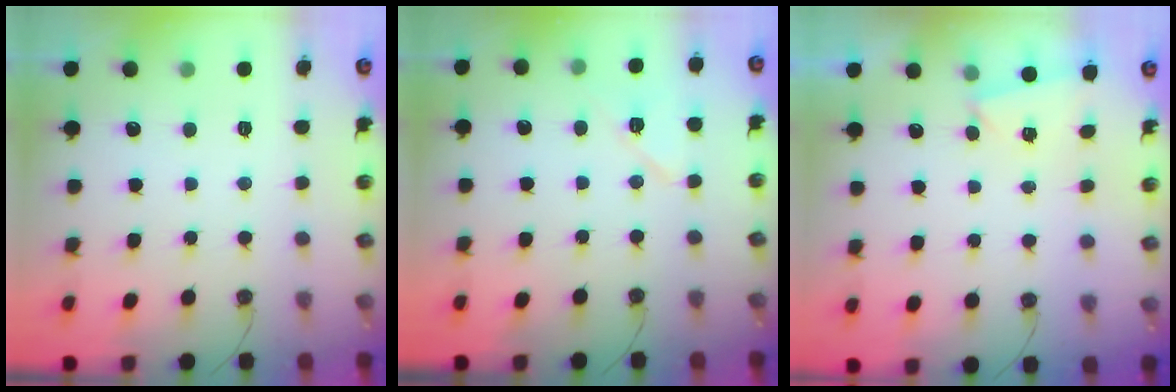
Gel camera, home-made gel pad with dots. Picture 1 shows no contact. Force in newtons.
{"total": 7.7, "press": 7.6, "slide": 1.3}
{"total": 1.0, "press": 0.9, "slide": 0.4}